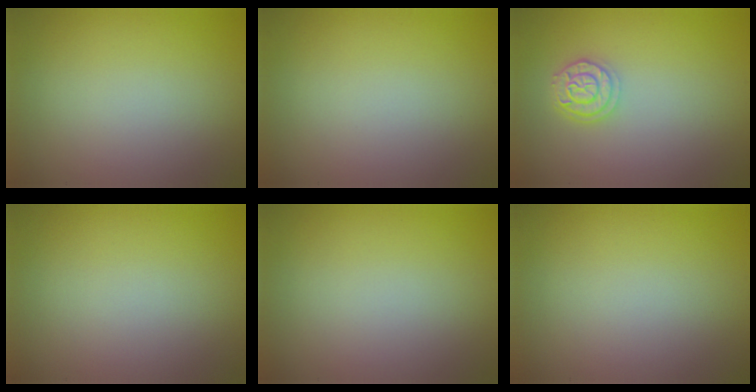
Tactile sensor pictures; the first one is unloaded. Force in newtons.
{"total": 0.0}
{"total": 2.6, "press": 2.4, "slide": 1.0}
{"total": 0.0}
{"total": 0.0}
{"total": 0.0}